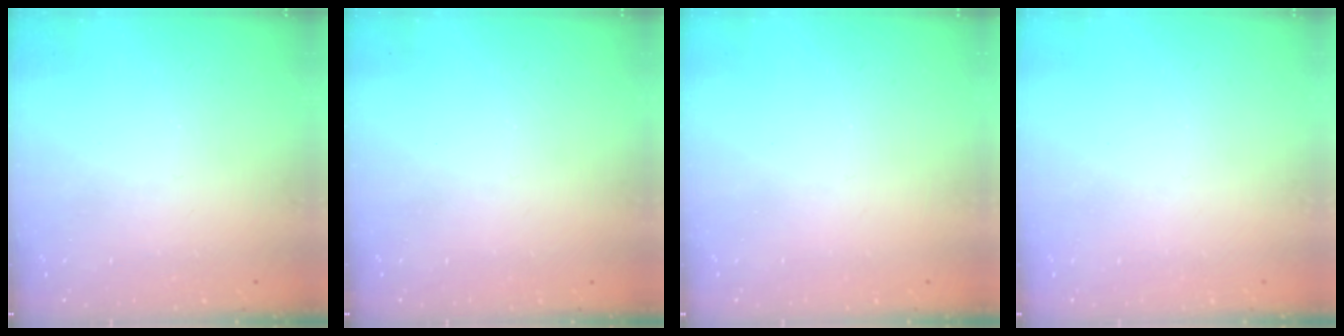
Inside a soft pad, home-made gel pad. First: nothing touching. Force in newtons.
{"total": 0.0}
{"total": 0.0}
{"total": 0.0}